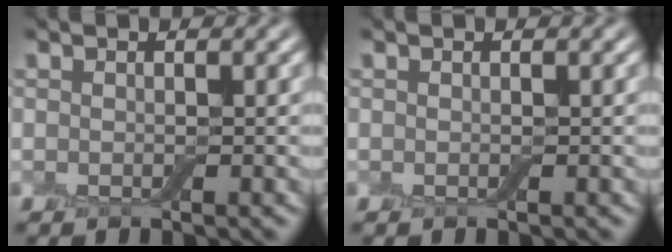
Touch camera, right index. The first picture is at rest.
{"total": 0.0}